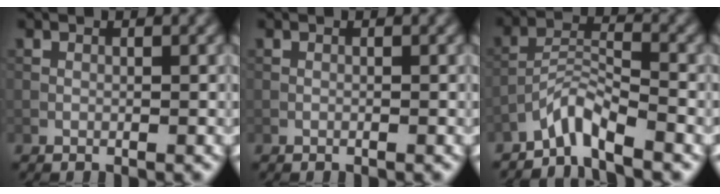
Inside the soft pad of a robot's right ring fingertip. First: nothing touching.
{"total": 0.0}
{"total": 3.6, "force": [-3.1, 0.3, 1.7], "torque": [-0.031, 0.010, -0.070]}